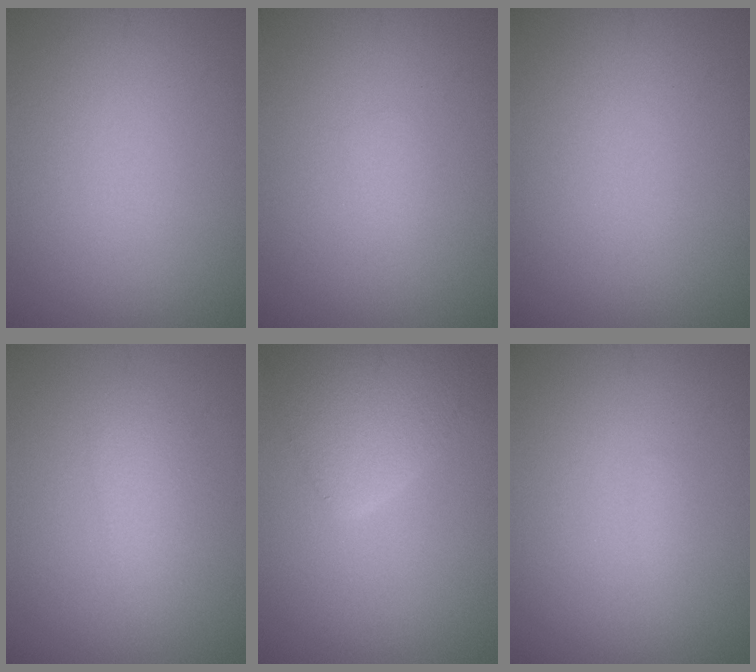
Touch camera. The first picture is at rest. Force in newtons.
{"total": 0.6, "press": 0.6, "slide": 0.1}
{"total": 0.0}
{"total": 2.0, "press": 1.9, "slide": 0.1}
{"total": 4.3, "press": 4.3, "slide": 0.2}
{"total": 0.5, "press": 0.5, "slide": 0.1}